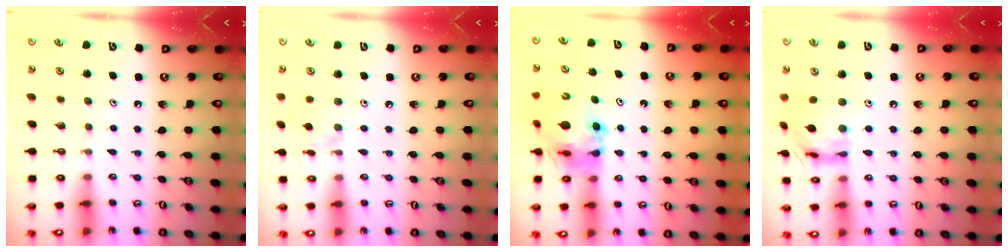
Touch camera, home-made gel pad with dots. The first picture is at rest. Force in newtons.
{"total": 2.1, "press": 2.1, "slide": 0.4}
{"total": 13.3, "press": 13.2, "slide": 1.4}
{"total": 13.8, "press": 13.7, "slide": 1.1}